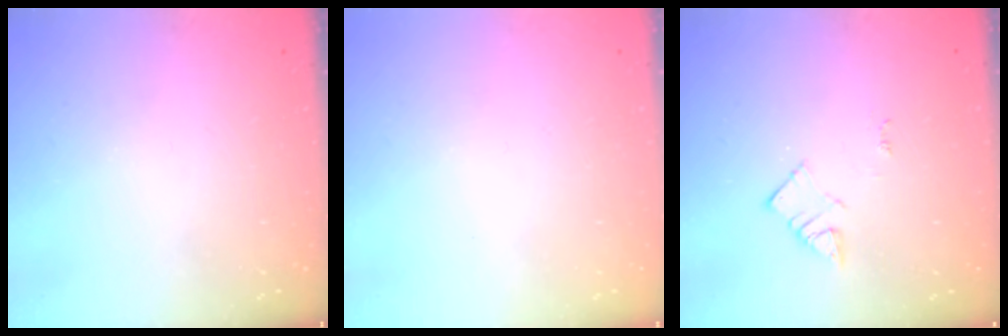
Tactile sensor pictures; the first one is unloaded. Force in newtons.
{"total": 1.6, "press": 1.6, "slide": 0.1}
{"total": 2.7, "press": 2.6, "slide": 0.4}